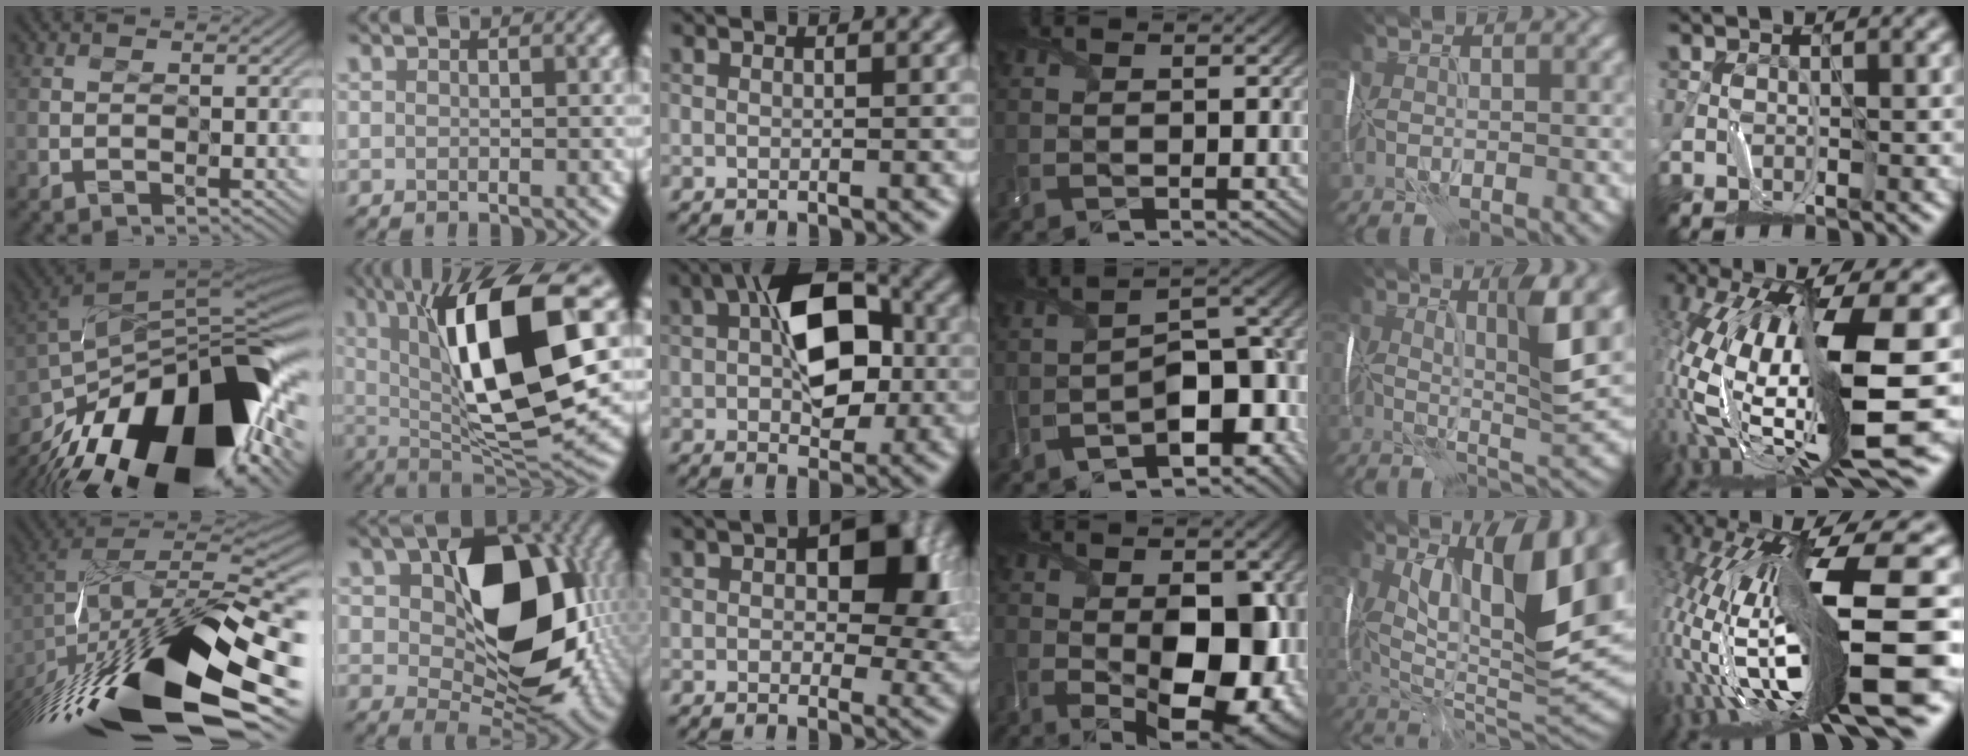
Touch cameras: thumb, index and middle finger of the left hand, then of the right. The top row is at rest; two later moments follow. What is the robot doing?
{"motion": "wrap", "object": "thread"}